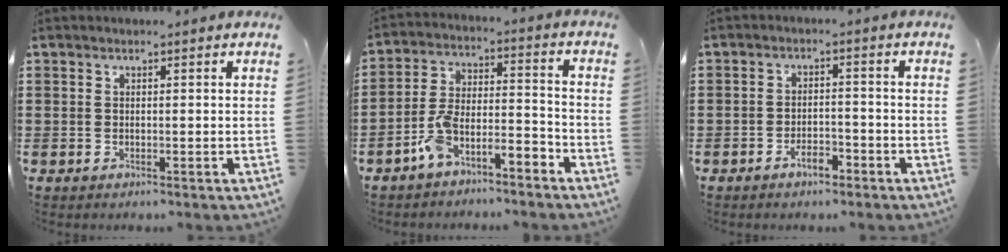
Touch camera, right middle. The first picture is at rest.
{"total": 6.0, "force": [-5.4, 1.1, 2.4], "torque": [-0.064, 0.001, -0.113]}
{"total": 3.4, "force": [-2.6, 1.2, 1.9], "torque": [-0.033, 0.008, -0.050]}